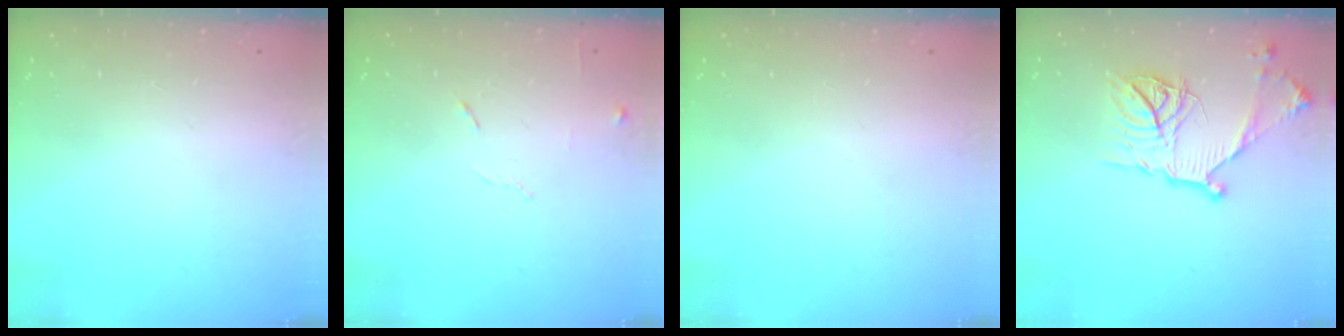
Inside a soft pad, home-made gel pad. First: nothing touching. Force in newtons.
{"total": 6.4, "press": 6.3, "slide": 0.7}
{"total": 0.0}
{"total": 16.2, "press": 16.2, "slide": 0.4}